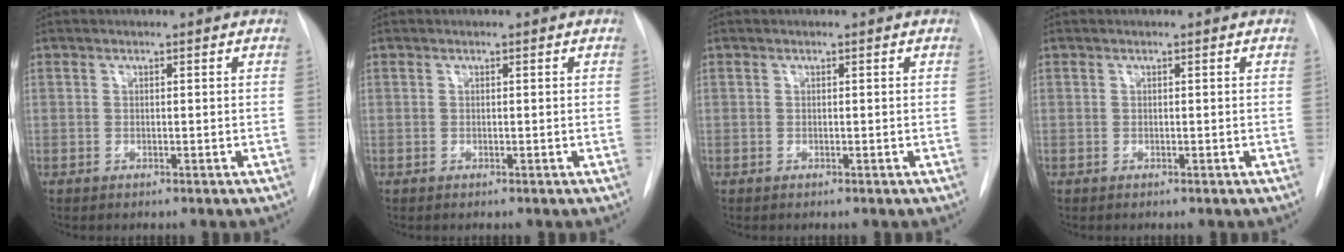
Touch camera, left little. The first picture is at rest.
{"total": 0.0}
{"total": 0.0}
{"total": 0.0}